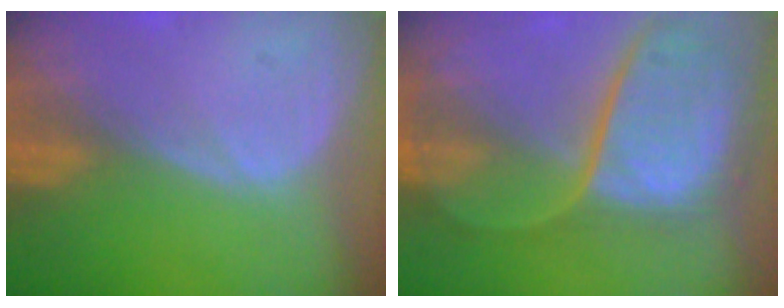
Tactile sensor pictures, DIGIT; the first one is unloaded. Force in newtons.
{"total": 12.1, "press": 9.9, "slide": 7.0}